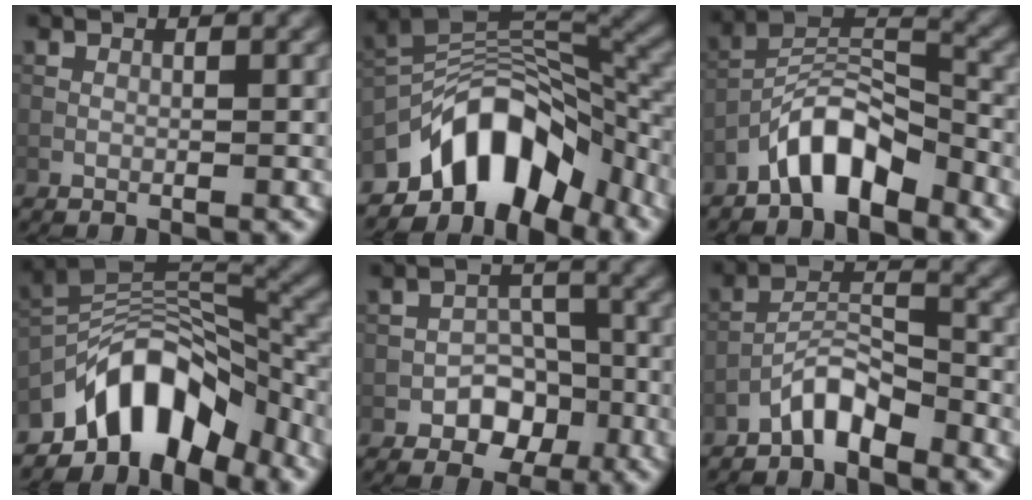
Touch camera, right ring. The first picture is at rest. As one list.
[{"total": 10.8, "force": [-6.5, 5.7, 6.6], "torque": [-0.089, 0.013, -0.126]}, {"total": 6.3, "force": [-4.5, 2.3, 3.7], "torque": [-0.059, 0.015, -0.089]}, {"total": 9.9, "force": [-6.4, 5.0, 5.8], "torque": [-0.071, 0.012, -0.124]}, {"total": 4.4, "force": [-2.2, 3.2, 2.1], "torque": [-0.013, 0.013, -0.035]}, {"total": 4.0, "force": [-3.1, 1.2, 2.1], "torque": [-0.035, 0.018, -0.064]}]